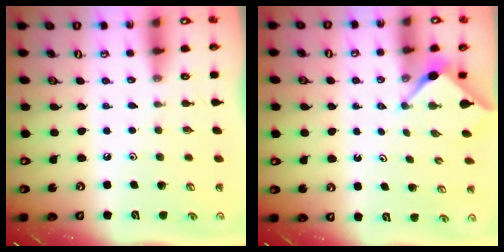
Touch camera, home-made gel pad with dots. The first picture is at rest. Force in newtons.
{"total": 3.1, "press": 3.0, "slide": 0.3}